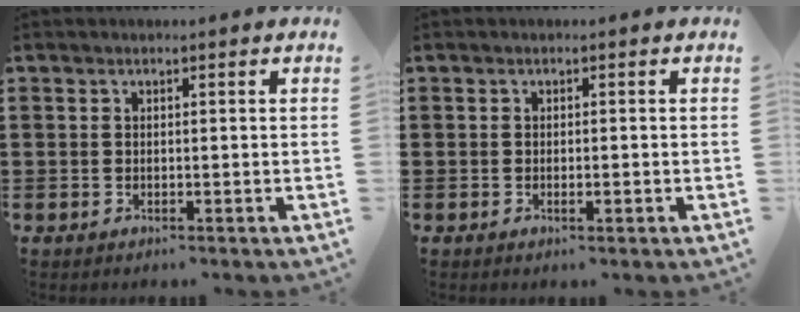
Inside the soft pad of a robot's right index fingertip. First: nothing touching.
{"total": 0.9, "force": [-0.3, 0.3, 0.8], "torque": [-0.017, -0.003, -0.004]}